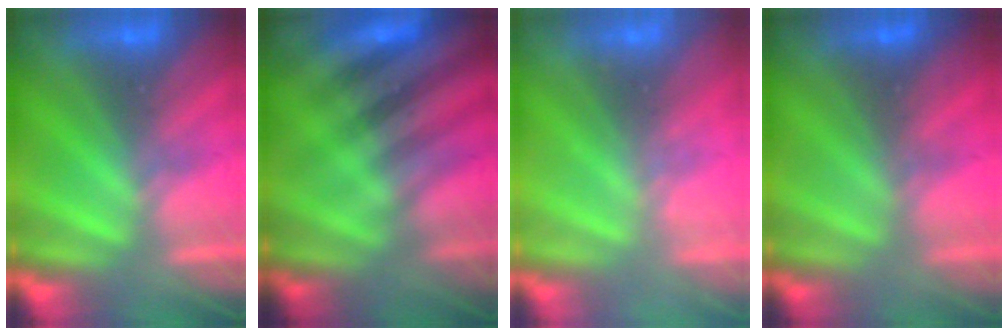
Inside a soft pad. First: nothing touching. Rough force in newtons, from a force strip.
{"total": 2.6}
{"total": 2.3}
{"total": 4.6}